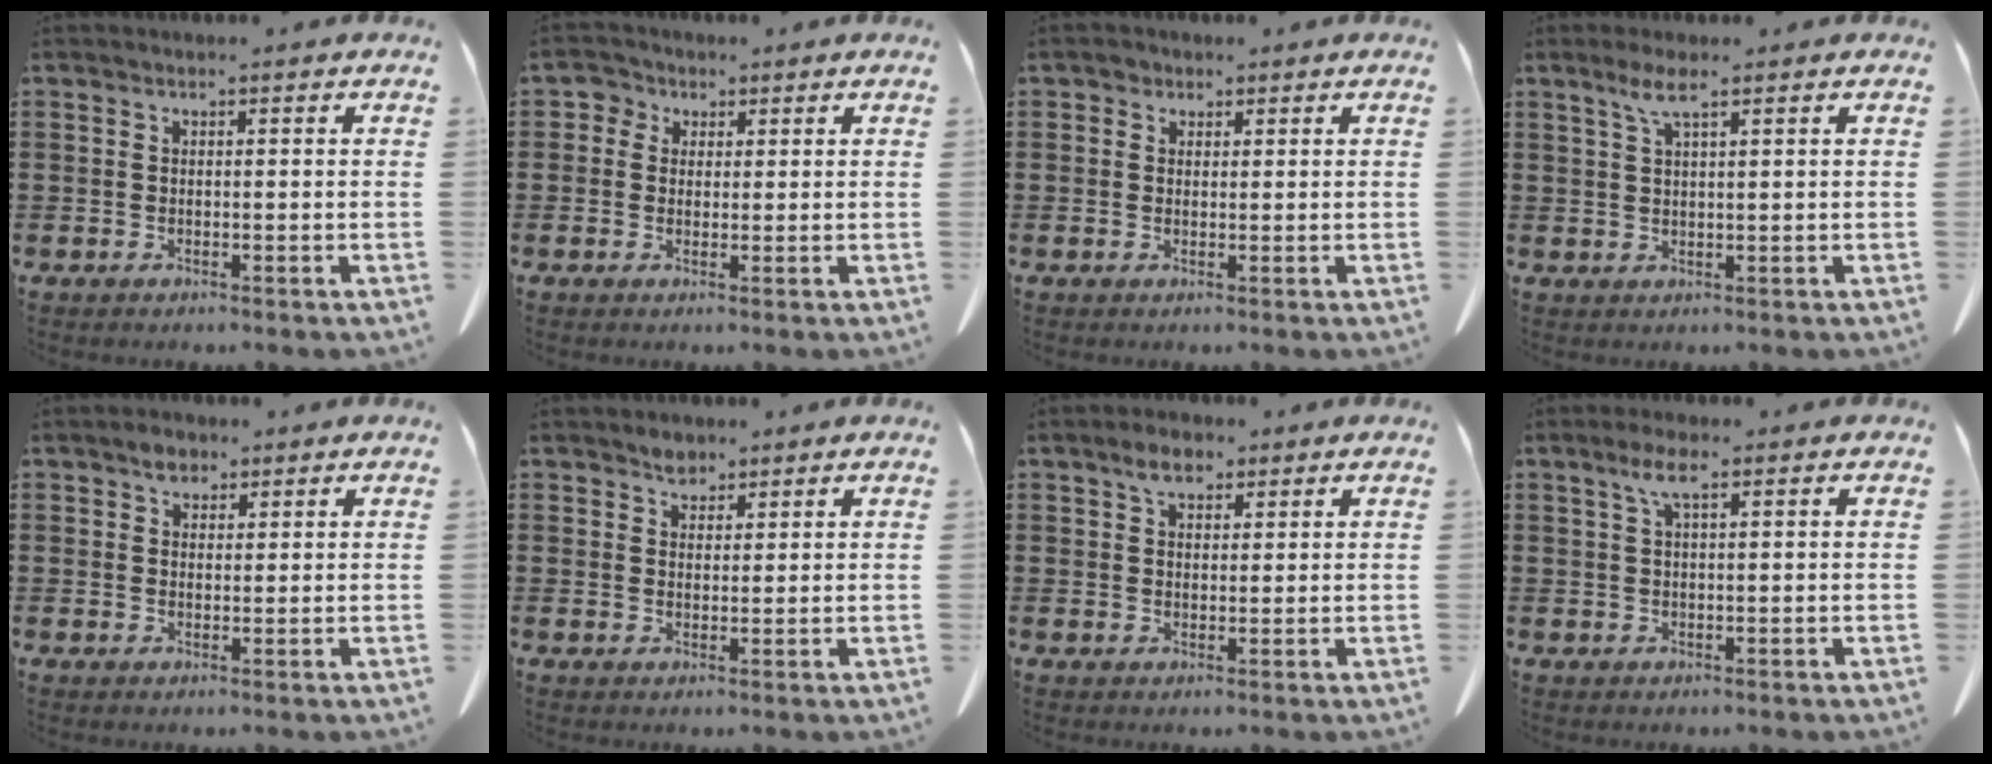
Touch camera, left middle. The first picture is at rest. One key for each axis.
{"total": 2.3, "fx": 1.1, "fy": 2.0, "fz": 0.5, "tx": -0.021, "ty": 0.009, "tz": 0.017}
{"total": 1.2, "fx": 0.7, "fy": 1.0, "fz": 0.2, "tx": -0.008, "ty": 0.005, "tz": 0.014}
{"total": 3.4, "fx": 2.1, "fy": 0.4, "fz": 2.7, "tx": -0.059, "ty": 0.002, "tz": 0.036}
{"total": 2.5, "fx": 1.8, "fy": 1.4, "fz": 0.9, "tx": -0.013, "ty": 0.000, "tz": 0.034}
{"total": 2.3, "fx": 1.9, "fy": 1.1, "fz": 0.5, "tx": -0.013, "ty": 0.002, "tz": 0.038}
{"total": 3.7, "fx": 2.7, "fy": 1.7, "fz": 2.0, "tx": -0.037, "ty": 0.005, "tz": 0.048}
{"total": 3.5, "fx": 1.7, "fy": 0.8, "fz": 3.0, "tx": -0.064, "ty": 0.007, "tz": 0.029}